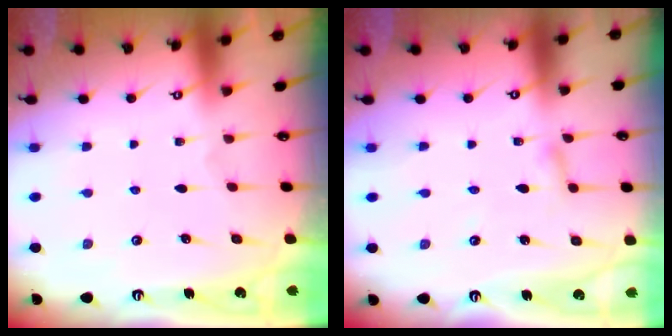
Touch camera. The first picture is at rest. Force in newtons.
{"total": 2.0, "press": 2.0, "slide": 0.2}